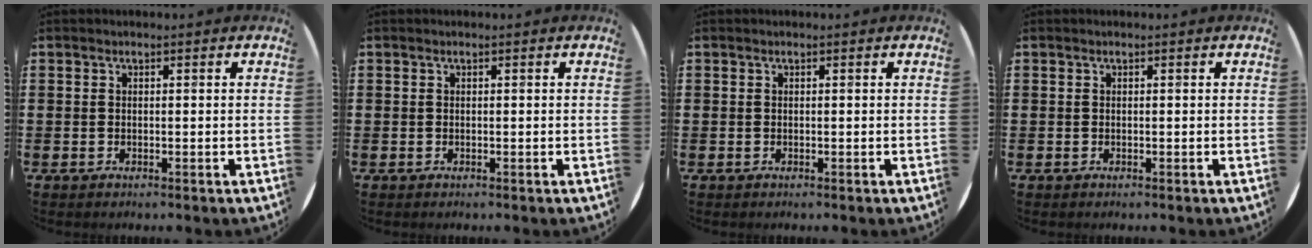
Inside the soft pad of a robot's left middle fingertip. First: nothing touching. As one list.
[{"total": 0.0}, {"total": 0.0}, {"total": 0.0}]